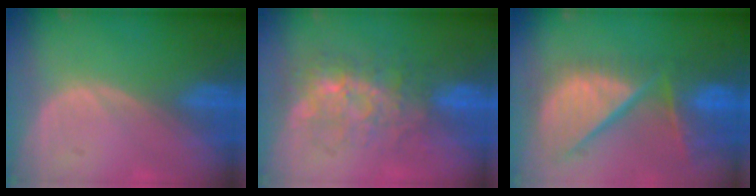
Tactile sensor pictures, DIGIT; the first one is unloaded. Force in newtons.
{"total": 8.4, "press": 7.5, "slide": 4.0}
{"total": 13.2, "press": 11.0, "slide": 7.3}